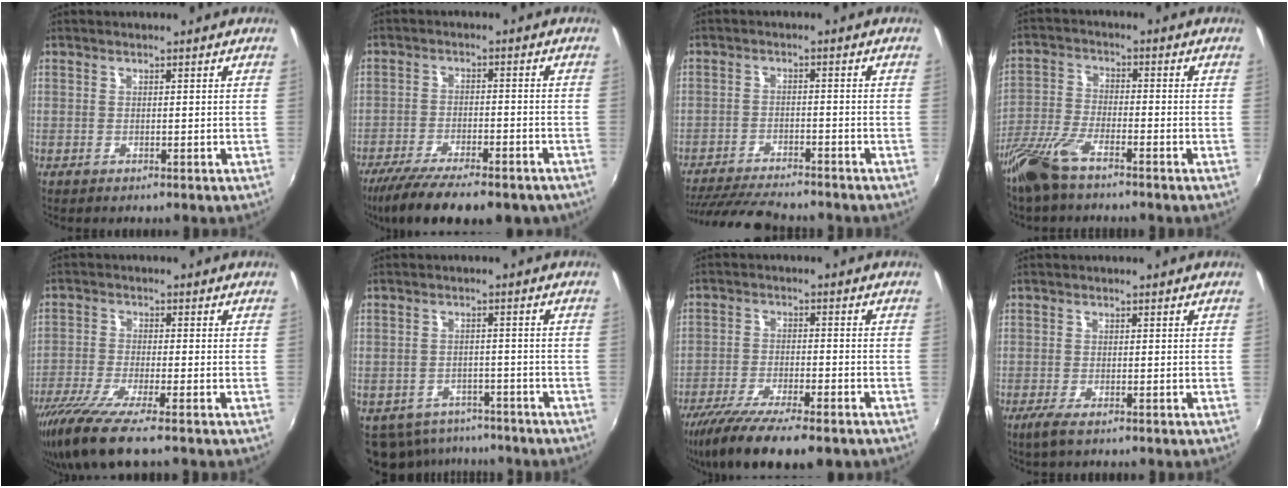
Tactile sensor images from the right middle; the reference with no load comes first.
{"total": 17.3, "force": [-13.4, 5.0, 9.7], "torque": [-0.187, -0.042, -0.196]}
{"total": 12.4, "force": [-11.2, 1.8, 5.0], "torque": [-0.120, -0.016, -0.184]}
{"total": 9.4, "force": [-6.9, 2.4, 5.9], "torque": [-0.134, -0.017, -0.143]}
{"total": 9.7, "force": [-7.2, 0.2, 6.5], "torque": [-0.149, -0.039, -0.132]}
{"total": 10.2, "force": [-7.6, 6.0, 3.2], "torque": [-0.086, -0.005, -0.099]}
{"total": 15.3, "force": [-11.9, 3.0, 9.2], "torque": [-0.187, -0.048, -0.197]}
{"total": 4.0, "force": [-2.5, 0.2, 3.1], "torque": [-0.073, -0.014, -0.049]}